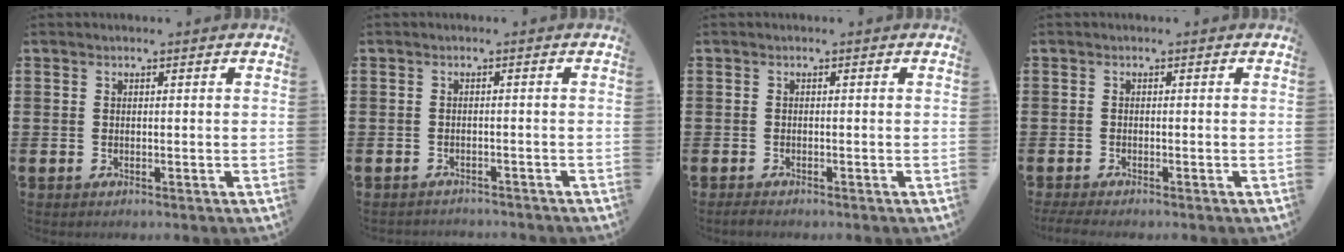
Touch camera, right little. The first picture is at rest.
{"total": 1.1, "force": [-1.1, 0.0, -0.1], "torque": [-0.002, 0.002, -0.023]}
{"total": 0.5, "force": [-0.3, 0.0, 0.4], "torque": [-0.006, -0.001, -0.007]}
{"total": 1.0, "force": [-0.8, 0.1, 0.7], "torque": [-0.012, -0.002, -0.015]}